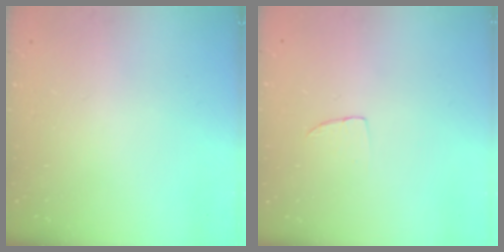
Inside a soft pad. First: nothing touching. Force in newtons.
{"total": 3.8, "press": 3.7, "slide": 0.2}